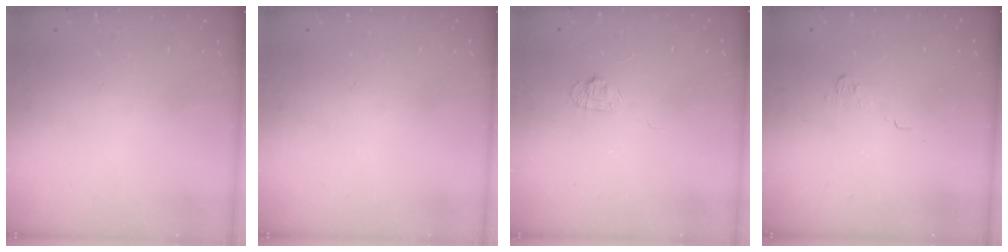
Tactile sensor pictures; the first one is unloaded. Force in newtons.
{"total": 0.0}
{"total": 5.6, "press": 5.6, "slide": 0.7}
{"total": 3.8, "press": 3.6, "slide": 1.1}